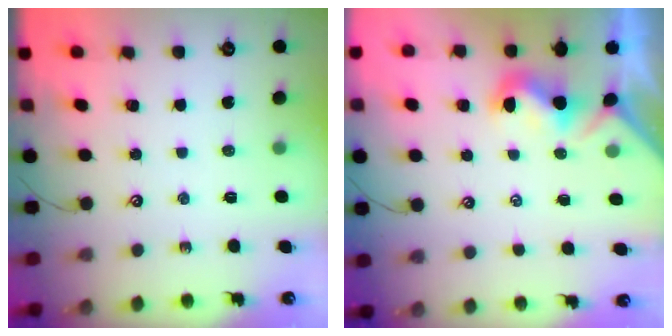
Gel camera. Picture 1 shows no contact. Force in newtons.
{"total": 0.9, "press": 0.7, "slide": 0.5}